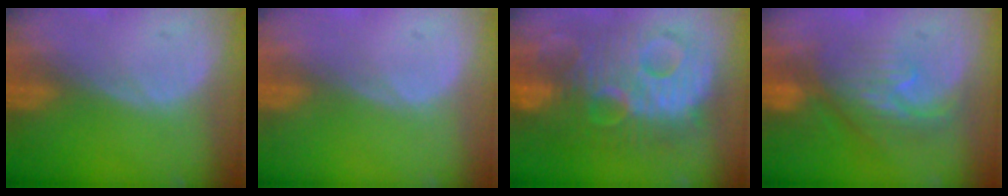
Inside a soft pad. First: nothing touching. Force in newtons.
{"total": 0.5, "press": 0.1, "slide": 0.5}
{"total": 13.6, "press": 13.5, "slide": 1.2}
{"total": 7.9, "press": 7.4, "slide": 2.9}